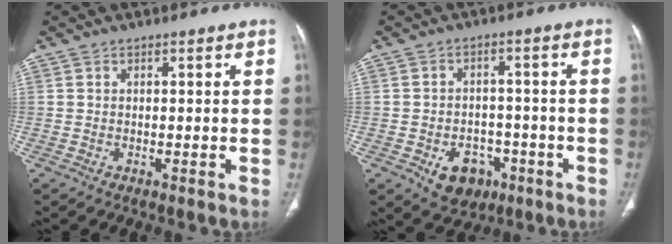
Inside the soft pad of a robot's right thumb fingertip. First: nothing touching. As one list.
[{"total": 8.1, "force": [-3.5, 6.1, 4.0], "torque": [-0.031, 0.027, -0.041]}]